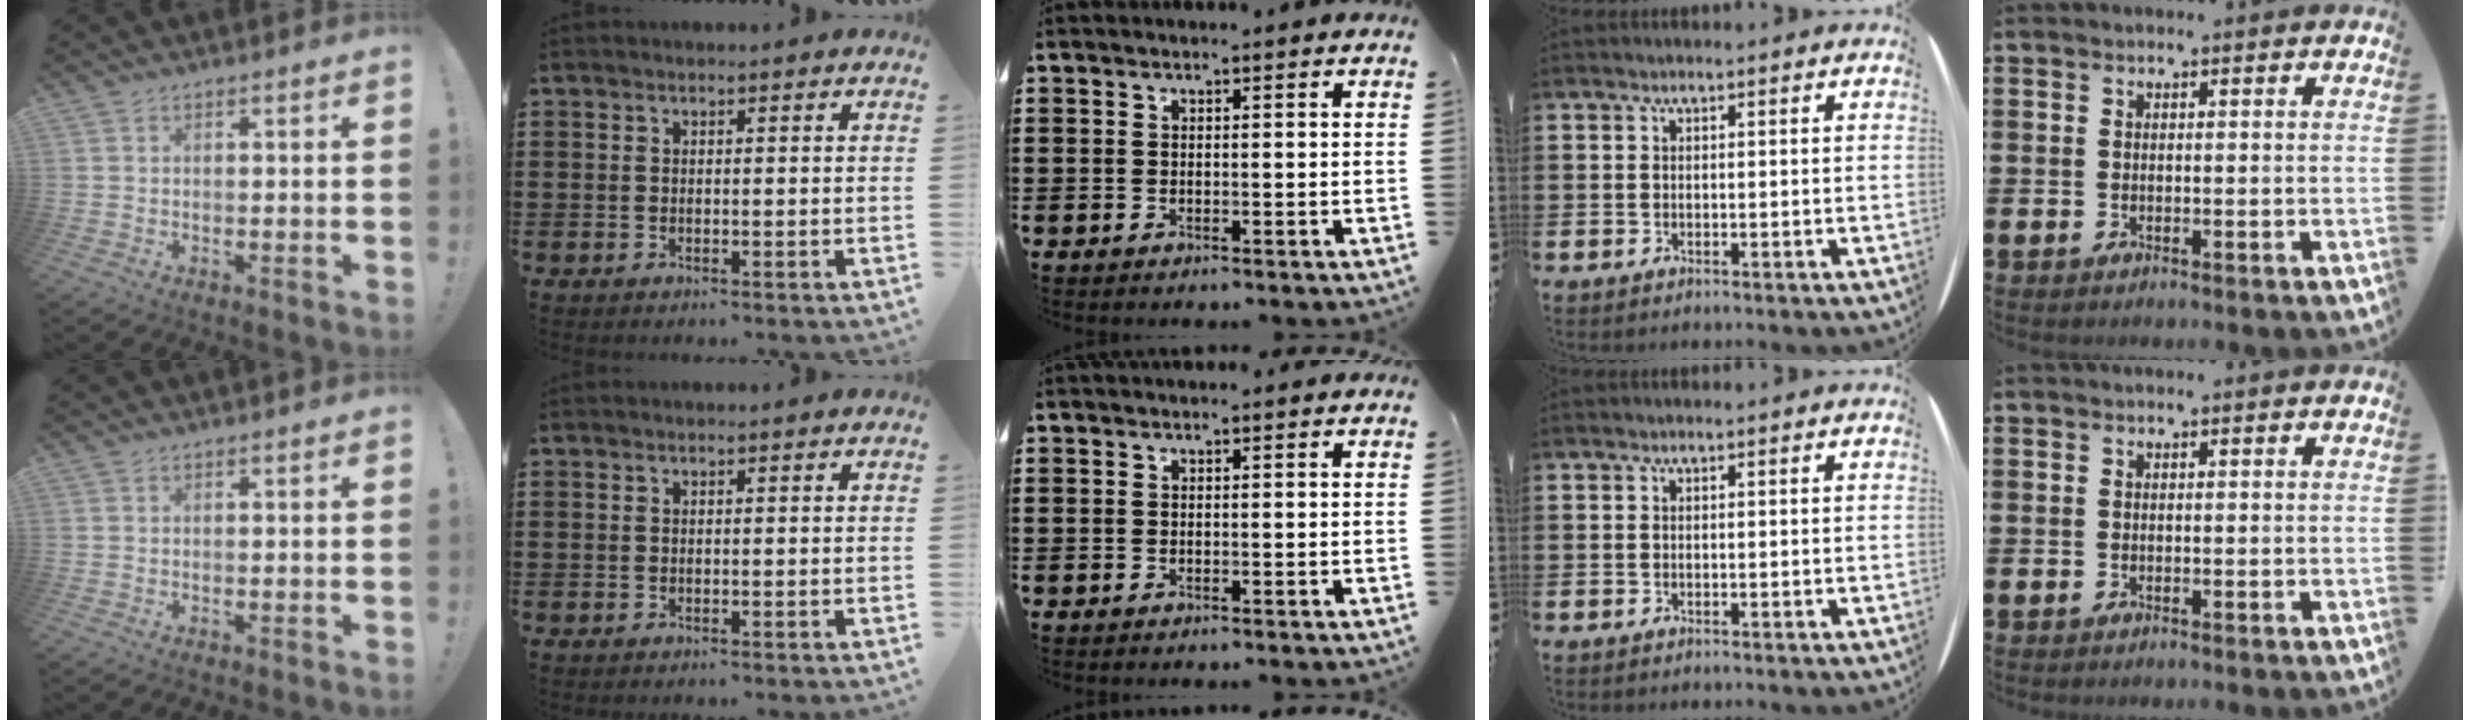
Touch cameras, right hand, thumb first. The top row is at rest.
{}